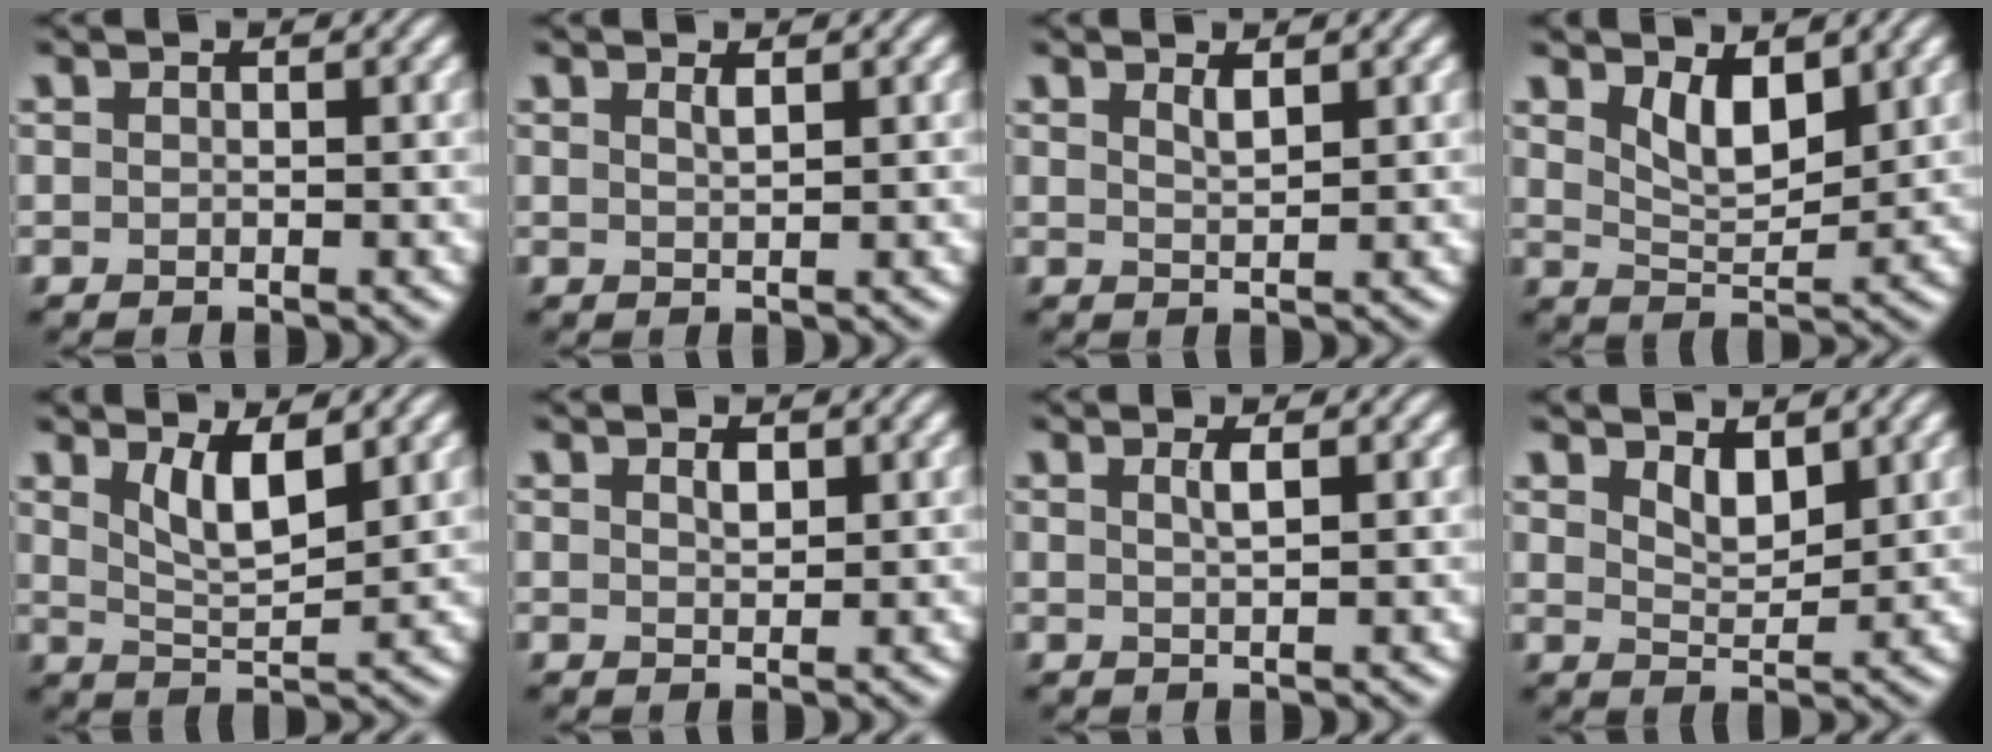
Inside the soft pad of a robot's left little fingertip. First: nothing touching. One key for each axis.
{"total": 0.9, "fx": 0.6, "fy": 0.2, "fz": 0.6, "tx": -0.008, "ty": 0.000, "tz": 0.011}
{"total": 1.2, "fx": 0.9, "fy": 0.3, "fz": 0.8, "tx": -0.015, "ty": 0.000, "tz": 0.016}
{"total": 3.7, "fx": 2.0, "fy": 1.6, "fz": 2.7, "tx": -0.054, "ty": -0.008, "tz": 0.037}
{"total": 3.9, "fx": 2.0, "fy": 1.3, "fz": 3.2, "tx": -0.063, "ty": -0.009, "tz": 0.040}
{"total": 1.2, "fx": 0.6, "fy": 0.6, "fz": 0.8, "tx": -0.015, "ty": 0.001, "tz": 0.012}
{"total": 1.3, "fx": 0.5, "fy": 0.3, "fz": 1.2, "tx": -0.018, "ty": 0.003, "tz": 0.007}
{"total": 2.4, "fx": 1.5, "fy": 1.0, "fz": 1.5, "tx": -0.031, "ty": -0.008, "tz": 0.029}